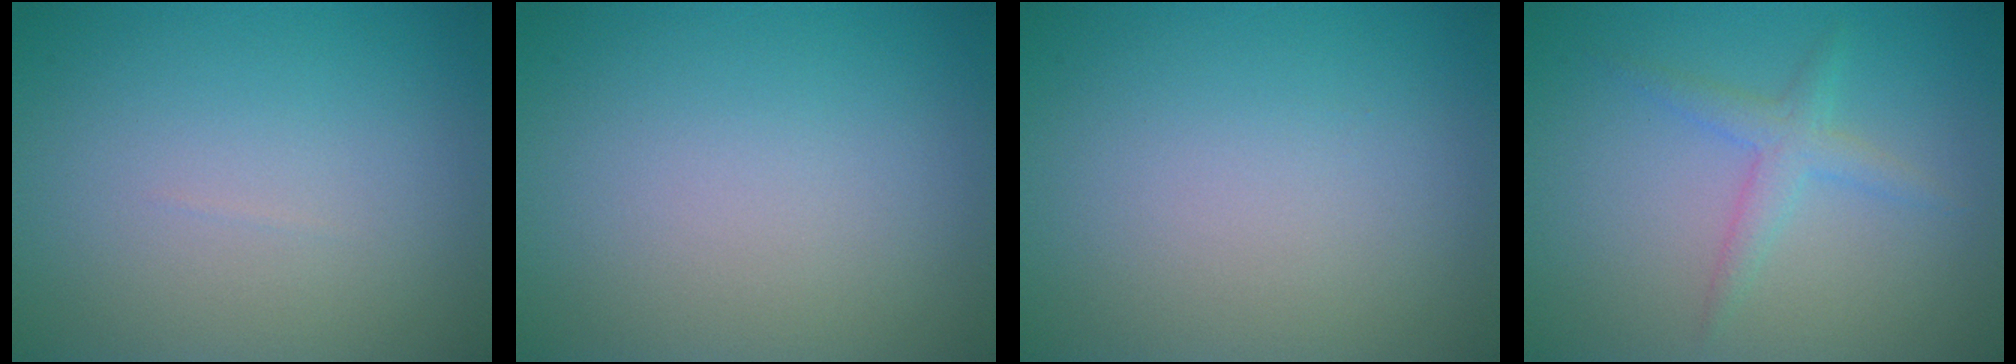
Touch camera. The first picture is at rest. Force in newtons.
{"total": 0.0}
{"total": 0.0}
{"total": 2.0, "press": 2.0, "slide": 0.1}